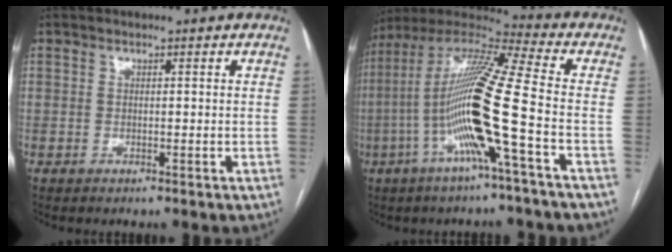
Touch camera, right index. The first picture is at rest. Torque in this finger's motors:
{"motor_torque": [2.14, 0.00, 0.62, 0.21]}